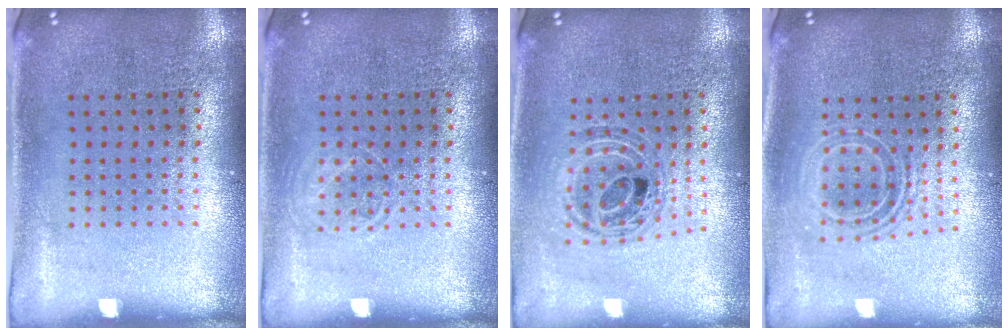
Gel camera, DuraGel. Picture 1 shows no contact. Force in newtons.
{"total": 1.1, "press": 1.1, "slide": 0.2}
{"total": 0.7, "press": 0.7, "slide": 0.2}
{"total": 1.7, "press": 1.3, "slide": 1.1}